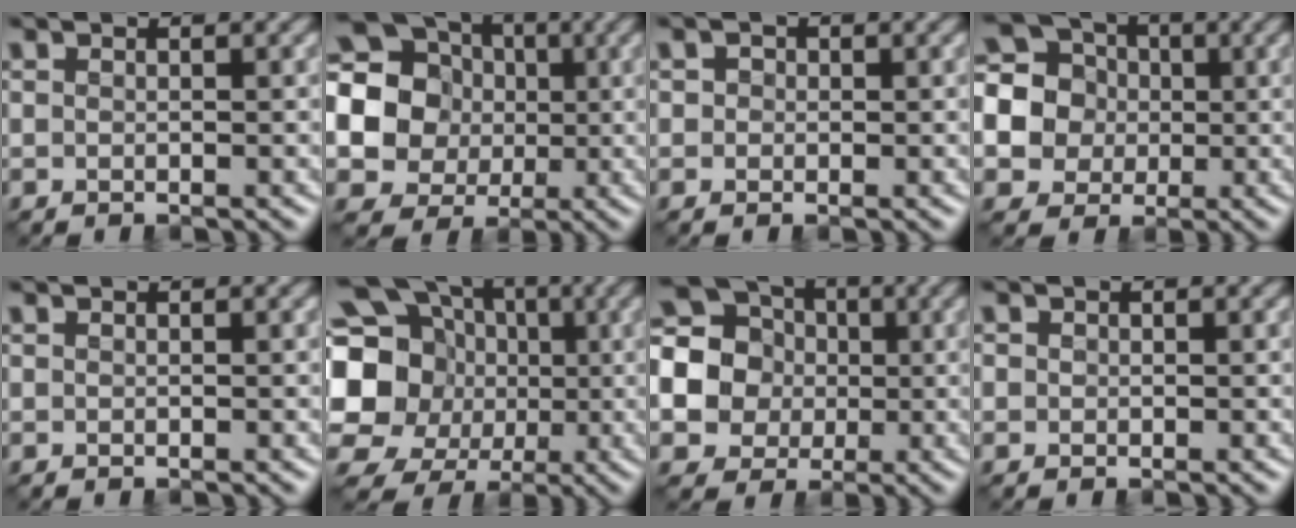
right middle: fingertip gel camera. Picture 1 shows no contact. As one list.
[{"total": 19.1, "force": [2.1, 17.8, 6.7], "torque": [-0.183, 0.015, 0.001]}, {"total": 1.2, "force": [0.4, 1.0, 0.4], "torque": [-0.001, 0.003, -0.005]}, {"total": 13.1, "force": [0.7, 12.2, 4.8], "torque": [-0.149, 0.023, -0.011]}, {"total": 0.0}, {"total": 19.3, "force": [1.6, 17.5, 7.9], "torque": [-0.194, 0.028, -0.015]}, {"total": 17.5, "force": [0.9, 16.3, 6.3], "torque": [-0.181, 0.016, -0.020]}, {"total": 0.7, "force": [0.1, 0.7, 0.1], "torque": [0.001, -0.001, -0.002]}]